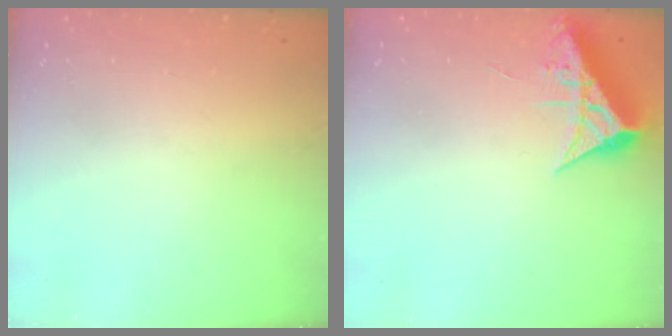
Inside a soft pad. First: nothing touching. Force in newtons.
{"total": 7.3, "press": 7.3, "slide": 0.2}